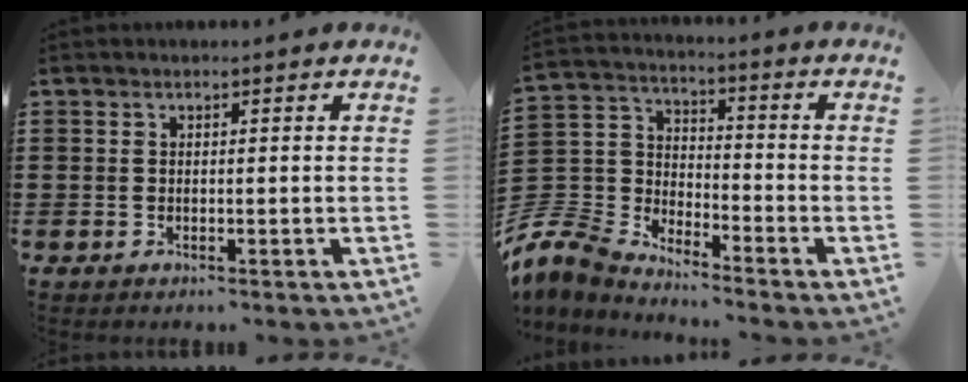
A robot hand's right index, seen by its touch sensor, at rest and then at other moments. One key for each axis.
{"total": 6.7, "fx": -6.0, "fy": 2.8, "fz": 1.0, "tx": -0.075, "ty": -0.011, "tz": -0.133}